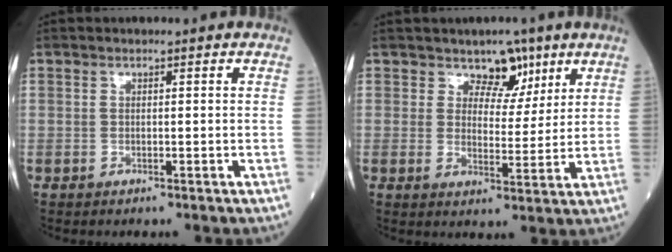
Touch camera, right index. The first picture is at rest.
{"total": 5.1, "force": [3.5, 3.1, 2.0], "torque": [-0.015, -0.003, 0.055]}